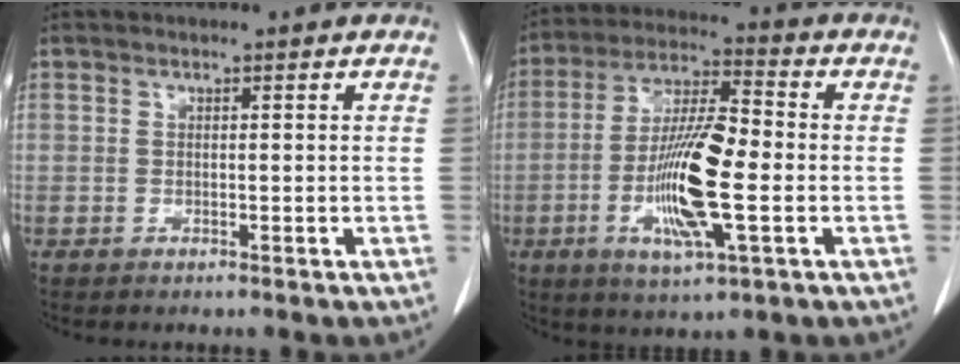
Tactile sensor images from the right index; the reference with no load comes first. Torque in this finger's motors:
{"motor_torque": [2.14, 0.00, 0.39, 0.21]}